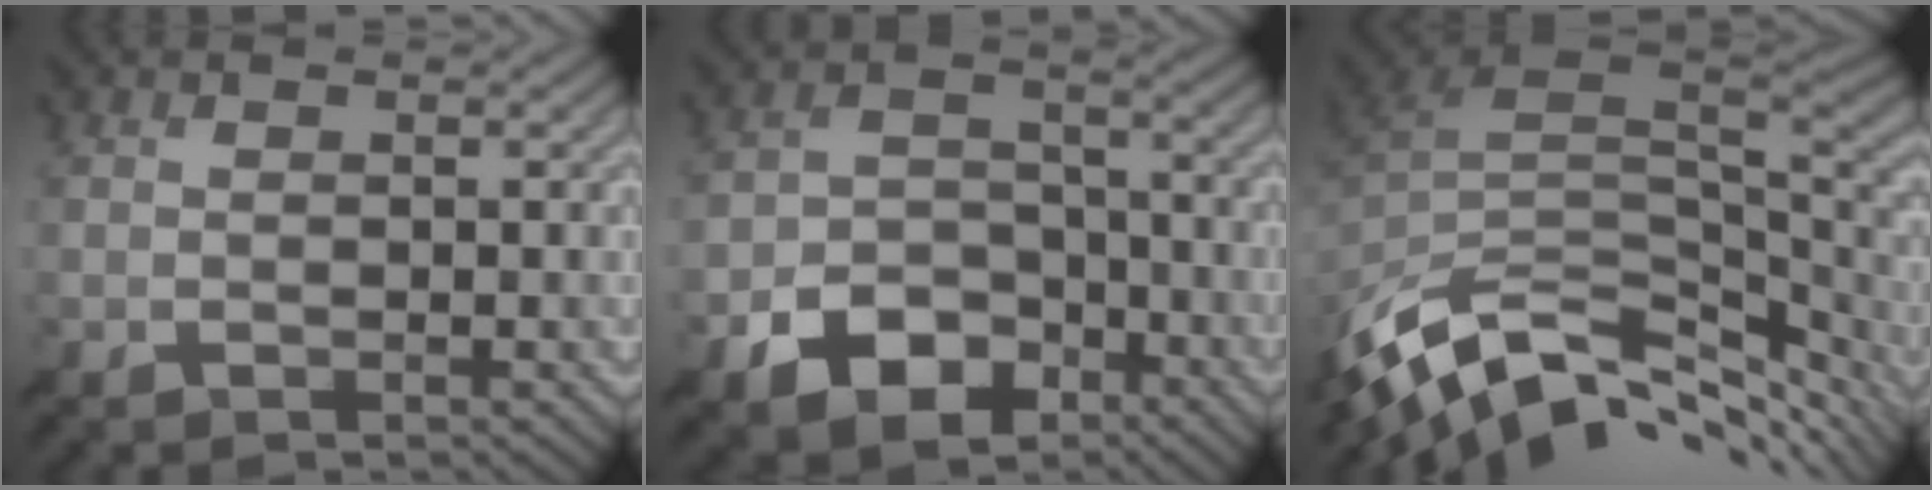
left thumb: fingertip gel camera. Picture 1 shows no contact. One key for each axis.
{"total": 7.9, "fx": -4.6, "fy": 5.1, "fz": 3.9, "tx": -0.075, "ty": -0.007, "tz": -0.090}
{"total": 13.2, "fx": -6.2, "fy": 6.9, "fz": 9.4, "tx": -0.212, "ty": -0.014, "tz": -0.103}